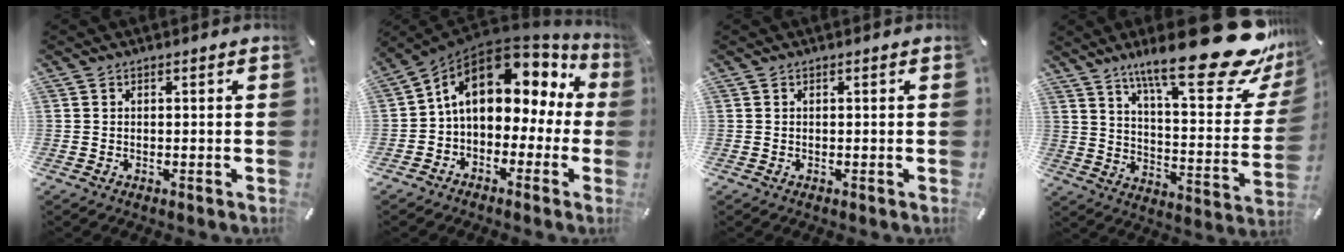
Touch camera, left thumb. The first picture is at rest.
{"total": 14.2, "force": [4.7, 9.7, 9.2], "torque": [-0.149, -0.014, 0.082]}
{"total": 0.0}
{"total": 28.2, "force": [19.5, 7.2, 19.1], "torque": [-0.279, -0.143, 0.313]}